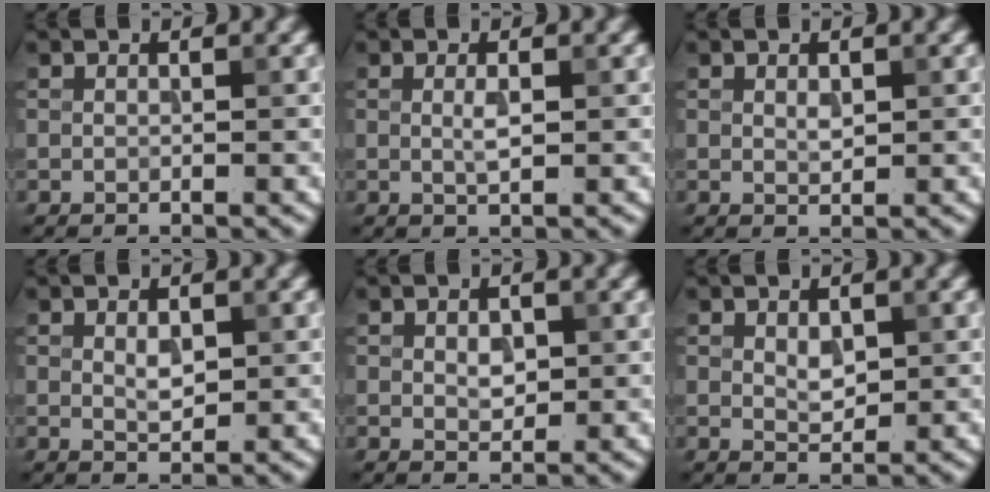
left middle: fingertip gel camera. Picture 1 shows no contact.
{"total": 1.3, "force": [0.1, 0.3, 1.3], "torque": [-0.024, 0.000, 0.002]}
{"total": 0.9, "force": [0.3, 0.5, 0.7], "torque": [-0.014, -0.001, 0.008]}
{"total": 1.6, "force": [0.4, 0.8, 1.3], "torque": [-0.024, -0.001, 0.010]}
{"total": 1.7, "force": [0.2, 1.1, 1.3], "torque": [-0.023, -0.002, 0.006]}
{"total": 1.7, "force": [0.5, 1.0, 1.3], "torque": [-0.023, -0.002, 0.012]}